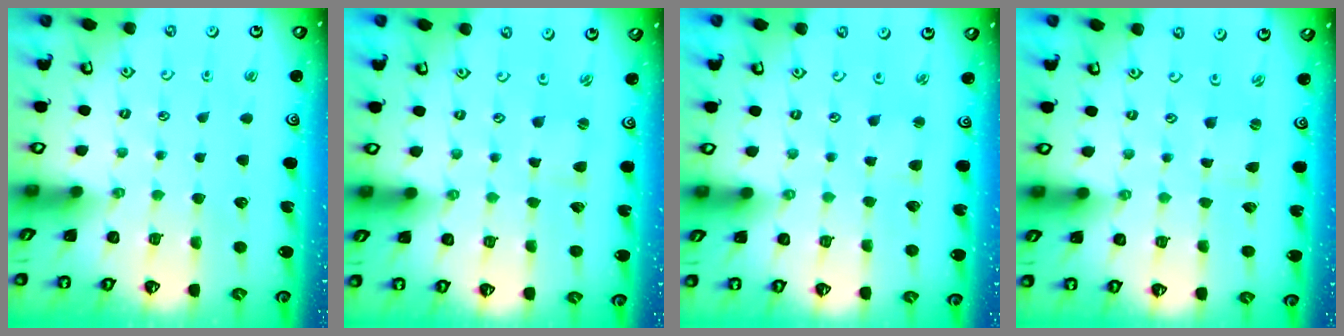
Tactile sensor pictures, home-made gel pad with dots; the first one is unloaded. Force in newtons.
{"total": 1.8, "press": 1.8, "slide": 0.3}
{"total": 2.3, "press": 2.3, "slide": 0.4}
{"total": 0.7, "press": 0.7, "slide": 0.2}